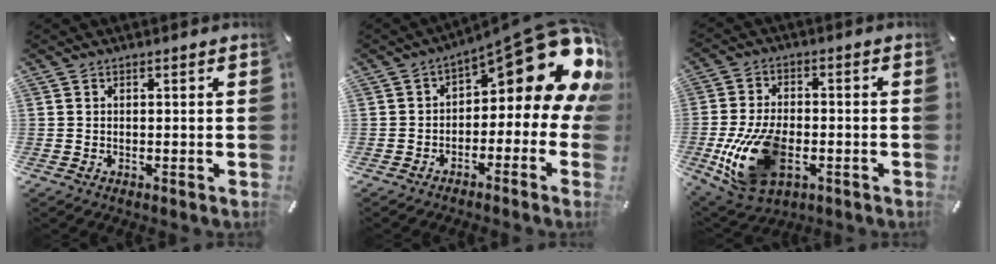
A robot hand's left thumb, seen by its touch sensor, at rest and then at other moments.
{"total": 15.2, "force": [7.2, 6.4, 11.7], "torque": [-0.145, -0.060, 0.113]}
{"total": 16.1, "force": [-4.2, 10.0, 11.9], "torque": [-0.251, -0.002, -0.072]}